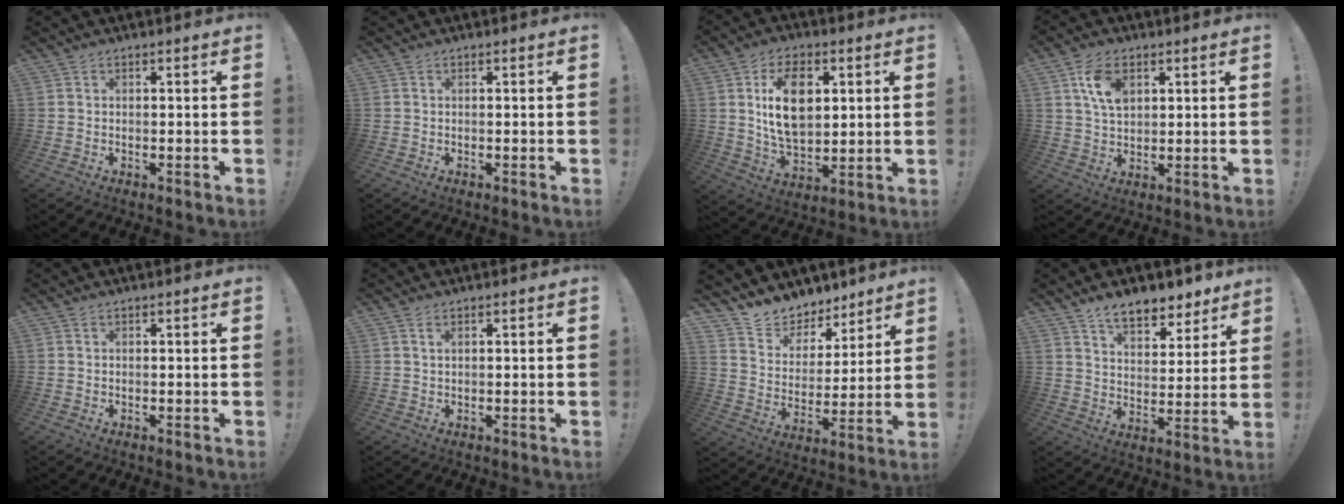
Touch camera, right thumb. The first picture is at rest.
{"total": 0.0}
{"total": 15.0, "force": [3.6, 9.3, 11.1], "torque": [-0.180, -0.003, 0.060]}
{"total": 8.8, "force": [3.8, 5.6, 5.6], "torque": [-0.100, 0.000, 0.074]}
{"total": 0.0}
{"total": 1.2, "force": [0.7, 0.5, 0.9], "torque": [-0.016, 0.000, 0.011]}
{"total": 8.4, "force": [6.9, 4.8, 0.2], "torque": [-0.017, -0.069, 0.133]}
{"total": 9.9, "force": [7.7, 4.8, 4.0], "torque": [-0.056, -0.057, 0.142]}